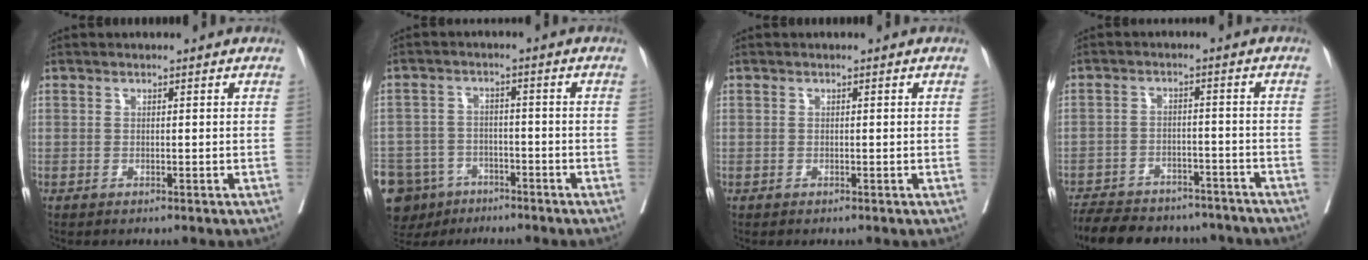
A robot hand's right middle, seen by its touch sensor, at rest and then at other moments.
{"total": 14.7, "force": [-9.2, 10.3, 5.0], "torque": [-0.142, -0.002, -0.136]}
{"total": 0.0}
{"total": 17.4, "force": [-15.4, 5.8, 5.9], "torque": [-0.143, -0.002, -0.209]}